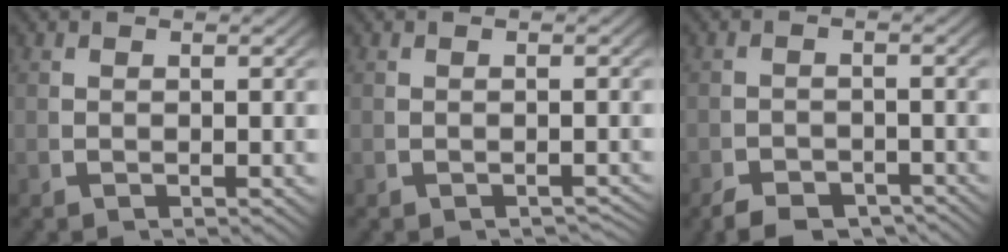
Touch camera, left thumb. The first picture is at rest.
{"total": 2.1, "force": [-2.1, 0.4, 0.4], "torque": [0.000, -0.001, -0.030]}
{"total": 3.5, "force": [-3.0, 1.4, 1.1], "torque": [-0.003, -0.015, -0.050]}